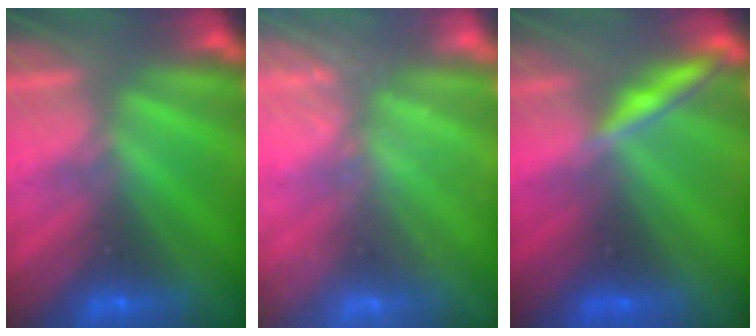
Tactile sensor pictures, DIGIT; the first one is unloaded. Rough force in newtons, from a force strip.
{"total": 2.5}
{"total": 1.9}